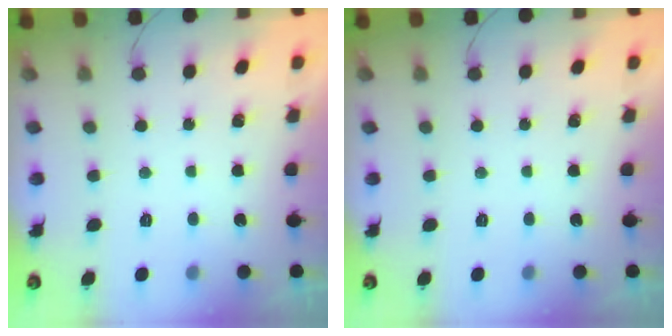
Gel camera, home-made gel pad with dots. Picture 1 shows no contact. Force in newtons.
{"total": 0.0}